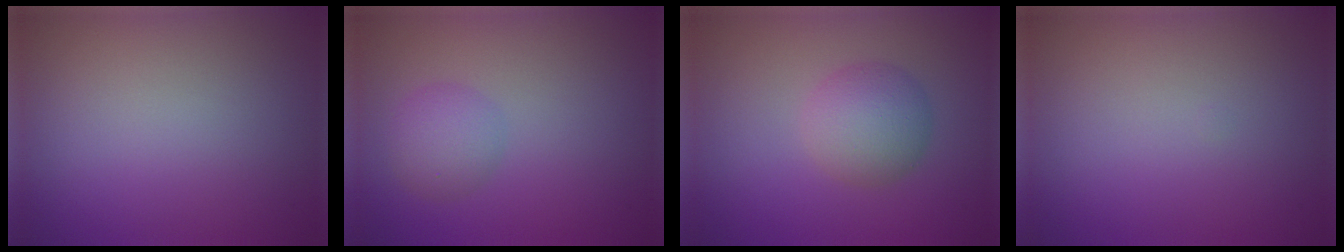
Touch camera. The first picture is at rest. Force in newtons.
{"total": 2.5, "press": 2.5, "slide": 0.1}
{"total": 3.6, "press": 3.6, "slide": 0.2}
{"total": 0.0}